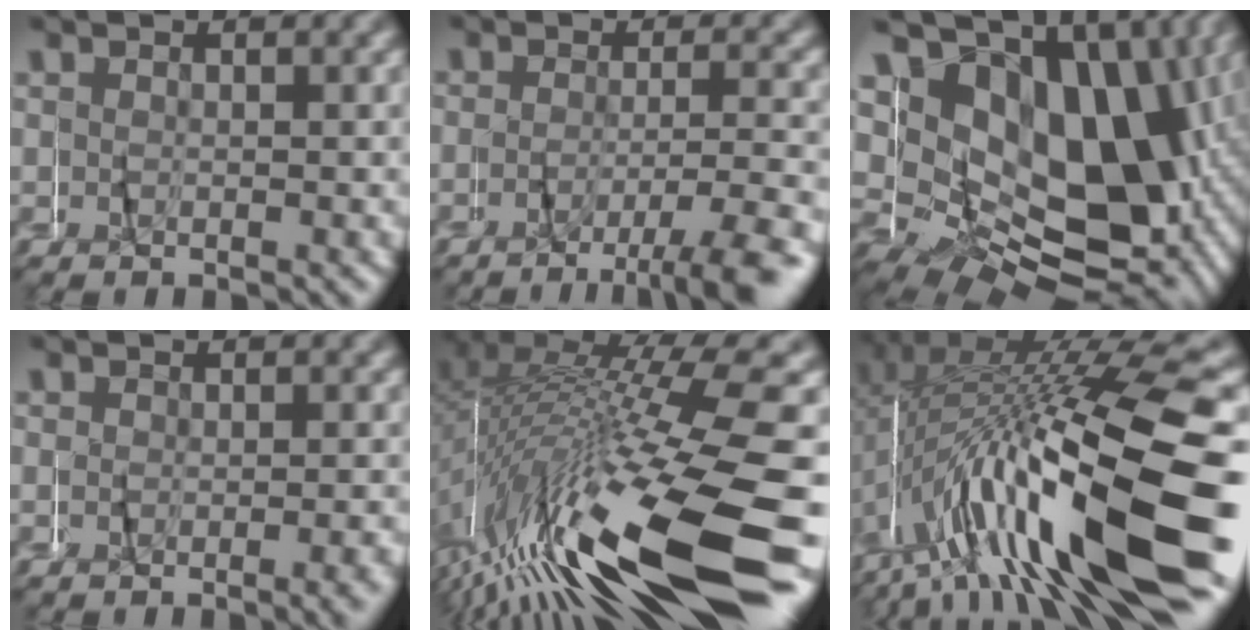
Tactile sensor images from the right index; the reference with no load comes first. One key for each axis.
{"total": 4.9, "fx": -3.9, "fy": -0.1, "fz": 3.0, "tx": -0.044, "ty": -0.007, "tz": -0.068}
{"total": 21.0, "fx": 1.2, "fy": 14.2, "fz": 15.4, "tx": -0.271, "ty": -0.013, "tz": 0.015}
{"total": 0.9, "fx": -0.8, "fy": 0.0, "fz": 0.3, "tx": -0.010, "ty": -0.004, "tz": -0.012}
{"total": 16.3, "fx": -5.5, "fy": 5.7, "fz": 14.3, "tx": -0.249, "ty": -0.018, "tz": -0.063}
{"total": 14.6, "fx": -3.7, "fy": 4.7, "fz": 13.3, "tx": -0.222, "ty": 0.006, "tz": -0.046}